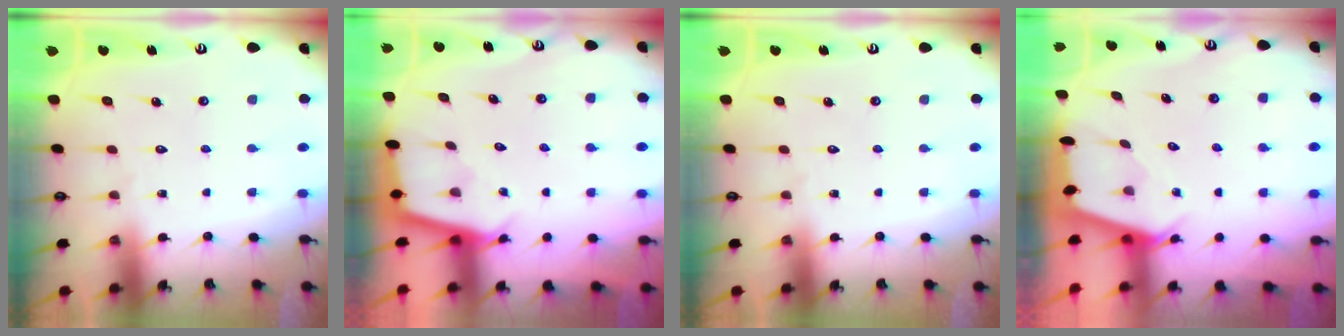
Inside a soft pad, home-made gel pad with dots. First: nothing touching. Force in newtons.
{"total": 2.7, "press": 2.7, "slide": 0.3}
{"total": 0.0}
{"total": 2.5, "press": 2.5, "slide": 0.3}